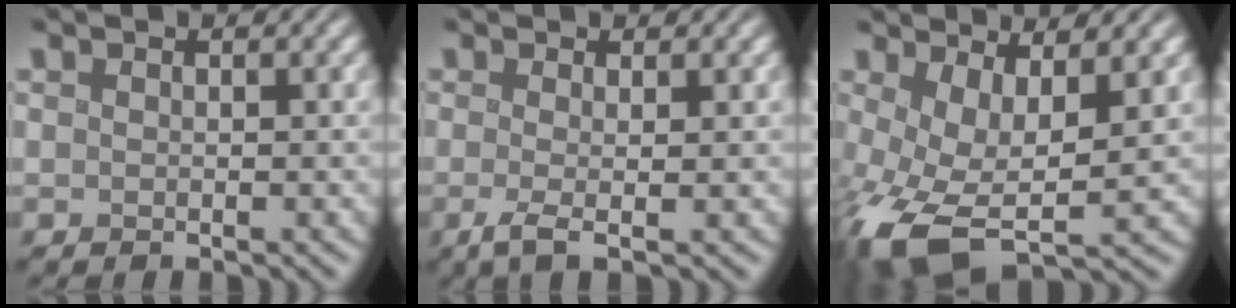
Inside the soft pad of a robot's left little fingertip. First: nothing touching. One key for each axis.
{"total": 1.8, "fx": -0.2, "fy": 0.3, "fz": 1.7, "tx": -0.021, "ty": -0.004, "tz": -0.008}
{"total": 9.4, "fx": -1.7, "fy": 5.1, "fz": 7.7, "tx": -0.168, "ty": -0.032, "tz": -0.020}